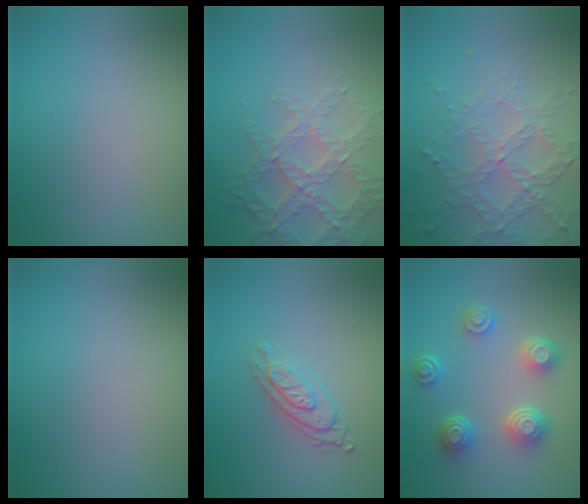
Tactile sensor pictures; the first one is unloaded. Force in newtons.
{"total": 4.0, "press": 3.9, "slide": 1.0}
{"total": 4.7, "press": 3.3, "slide": 3.4}
{"total": 0.0}
{"total": 2.8, "press": 2.2, "slide": 1.7}
{"total": 4.4, "press": 3.4, "slide": 2.7}